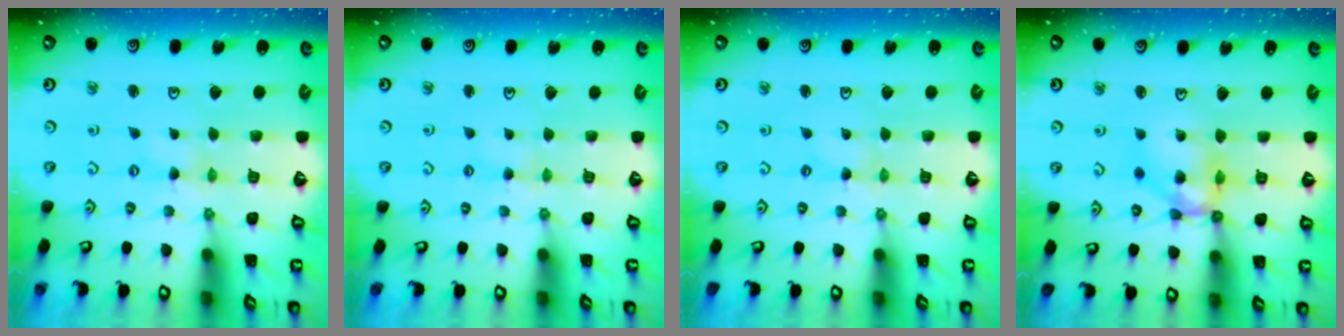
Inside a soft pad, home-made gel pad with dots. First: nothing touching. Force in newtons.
{"total": 2.0, "press": 1.9, "slide": 0.3}
{"total": 0.0}
{"total": 12.8, "press": 12.7, "slide": 1.5}